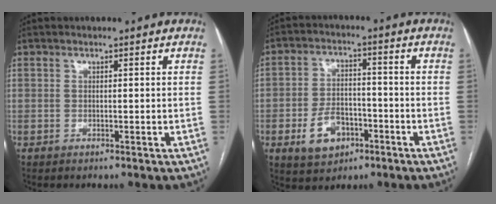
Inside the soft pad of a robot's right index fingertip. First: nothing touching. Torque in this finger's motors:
{"motor_torque": [0.42, -0.40, -0.05, -0.05]}